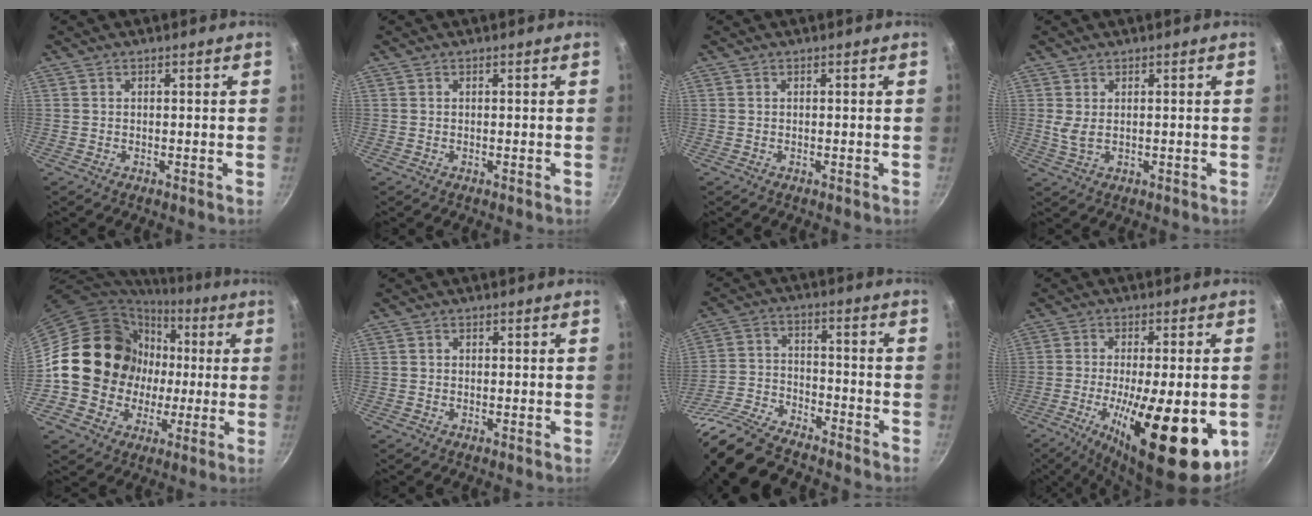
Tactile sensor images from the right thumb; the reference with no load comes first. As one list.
[{"total": 0.0}, {"total": 0.0}, {"total": 2.8, "force": [0.4, 1.3, 2.4], "torque": [-0.046, -0.006, 0.013]}, {"total": 18.9, "force": [0.5, 17.1, 8.0], "torque": [-0.116, 0.022, 0.017]}, {"total": 0.6, "force": [0.0, 0.5, 0.2], "torque": [-0.002, 0.003, 0.000]}, {"total": 19.7, "force": [-16.4, 6.2, 8.9], "torque": [-0.168, 0.052, -0.298]}, {"total": 21.7, "force": [-6.1, 7.2, 19.6], "torque": [-0.289, -0.005, -0.086]}]